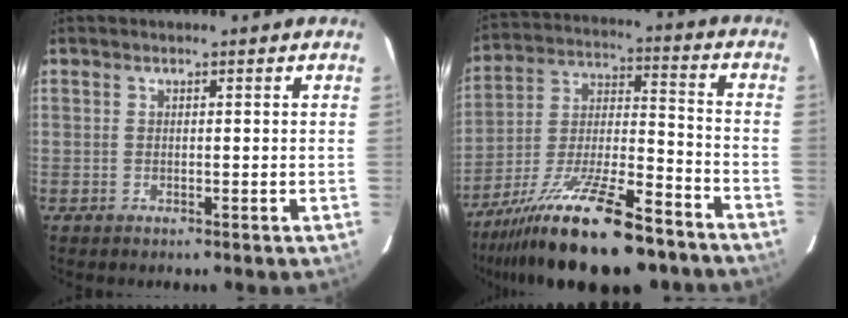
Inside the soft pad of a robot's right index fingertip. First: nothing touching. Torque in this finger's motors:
{"motor_torque": [1.18, -0.96, 1.05, 0.21]}